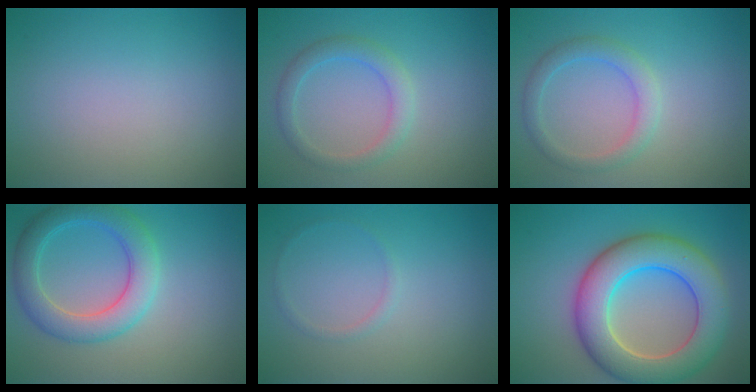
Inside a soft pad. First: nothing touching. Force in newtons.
{"total": 2.4, "press": 2.4, "slide": 0.1}
{"total": 2.5, "press": 2.5, "slide": 0.3}
{"total": 4.8, "press": 4.8, "slide": 0.2}
{"total": 0.8, "press": 0.8, "slide": 0.1}
{"total": 9.2, "press": 9.2, "slide": 0.6}